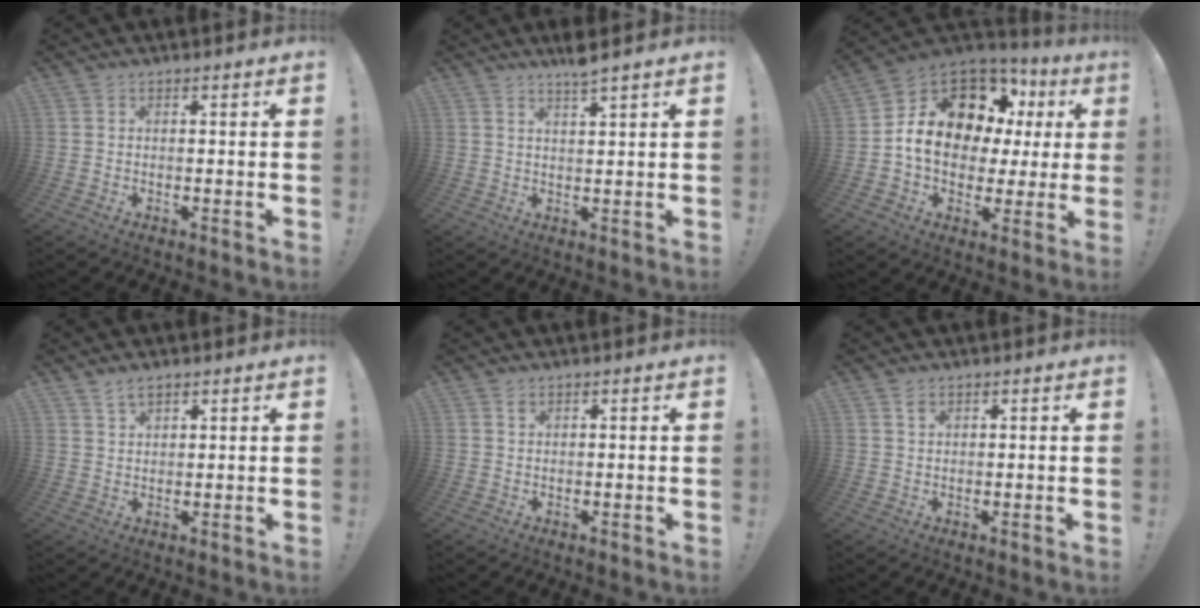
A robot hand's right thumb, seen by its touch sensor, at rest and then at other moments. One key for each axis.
{"total": 4.1, "fx": 3.2, "fy": -0.6, "fz": 2.5, "tx": -0.044, "ty": -0.016, "tz": 0.052}
{"total": 15.3, "fx": 4.2, "fy": 11.3, "fz": 9.4, "tx": -0.147, "ty": -0.017, "tz": 0.092}
{"total": 3.3, "fx": 2.7, "fy": 1.4, "fz": 1.4, "tx": -0.023, "ty": -0.016, "tz": 0.049}
{"total": 1.0, "fx": 0.7, "fy": 0.6, "fz": 0.3, "tx": 0.007, "ty": -0.006, "tz": 0.011}
{"total": 1.6, "fx": 1.1, "fy": 0.9, "fz": 0.7, "tx": 0.000, "ty": -0.006, "tz": 0.017}